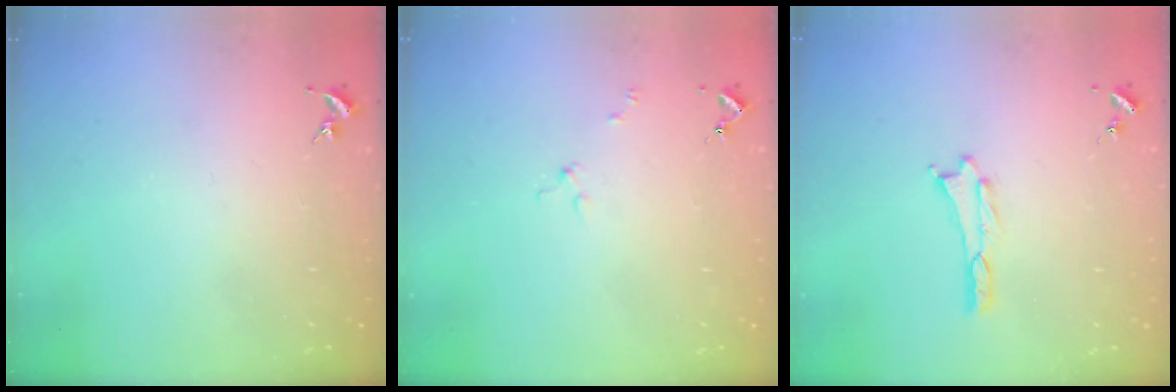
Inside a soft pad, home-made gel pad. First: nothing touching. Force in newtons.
{"total": 1.7, "press": 1.7, "slide": 0.3}
{"total": 0.0}